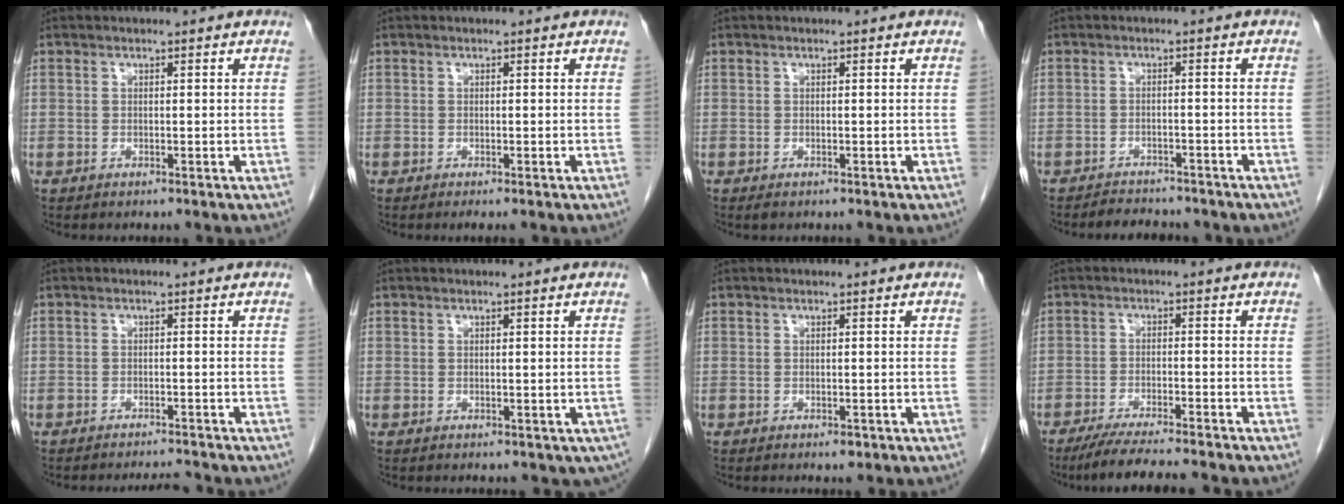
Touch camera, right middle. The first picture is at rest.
{"total": 0.5, "force": [-0.4, 0.0, 0.3], "torque": [-0.008, -0.003, -0.005]}
{"total": 0.5, "force": [-0.3, 0.3, 0.4], "torque": [-0.005, 0.000, -0.003]}
{"total": 5.6, "force": [-5.1, 1.8, 1.6], "torque": [-0.024, -0.001, -0.067]}
{"total": 3.2, "force": [-3.1, -0.2, 0.5], "torque": [-0.008, -0.011, -0.045]}
{"total": 1.8, "force": [-0.6, 1.4, 0.9], "torque": [0.000, 0.002, -0.001]}
{"total": 0.8, "force": [-0.4, 0.4, 0.6], "torque": [-0.006, 0.000, -0.001]}
{"total": 8.7, "force": [-7.4, -0.3, 4.5], "torque": [-0.059, -0.024, -0.119]}